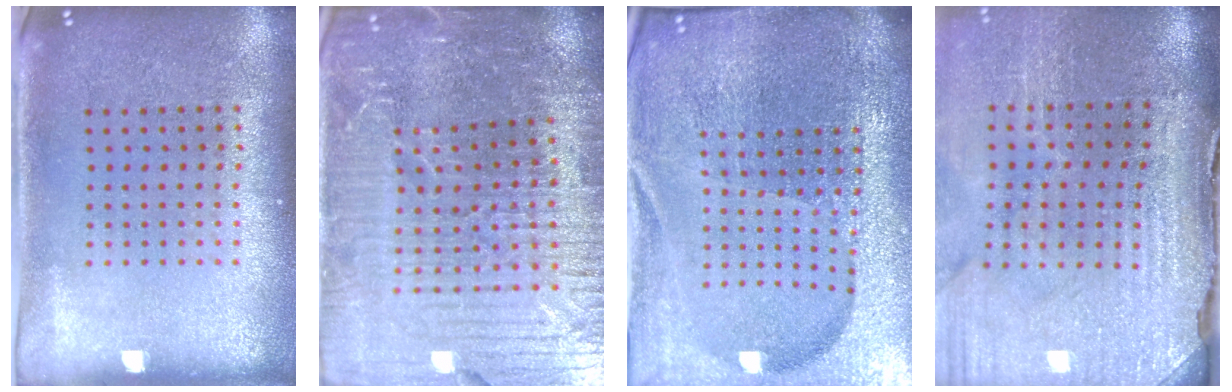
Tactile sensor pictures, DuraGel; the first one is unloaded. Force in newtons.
{"total": 5.7, "press": 5.2, "slide": 2.3}
{"total": 5.8, "press": 5.2, "slide": 2.6}
{"total": 4.6, "press": 3.9, "slide": 2.3}